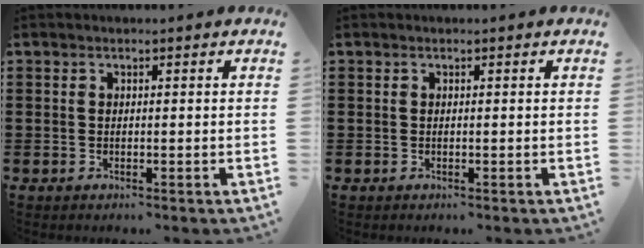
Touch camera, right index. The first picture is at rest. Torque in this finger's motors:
{"motor_torque": [0.00, 0.00, 0.00, -0.01]}